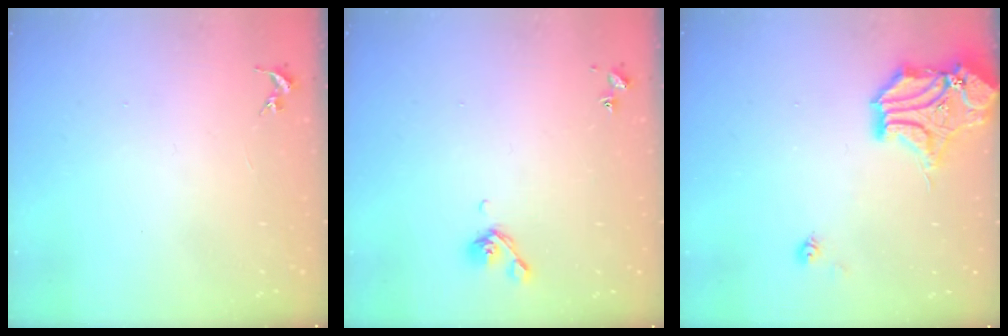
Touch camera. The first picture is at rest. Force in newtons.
{"total": 6.1, "press": 6.0, "slide": 1.4}
{"total": 15.6, "press": 15.4, "slide": 2.4}